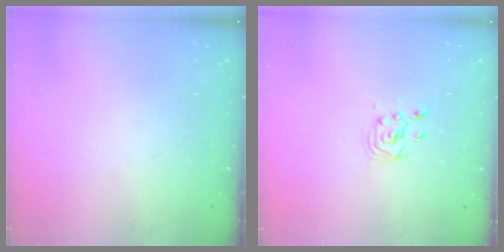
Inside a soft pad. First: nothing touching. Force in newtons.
{"total": 2.5, "press": 2.5, "slide": 0.2}